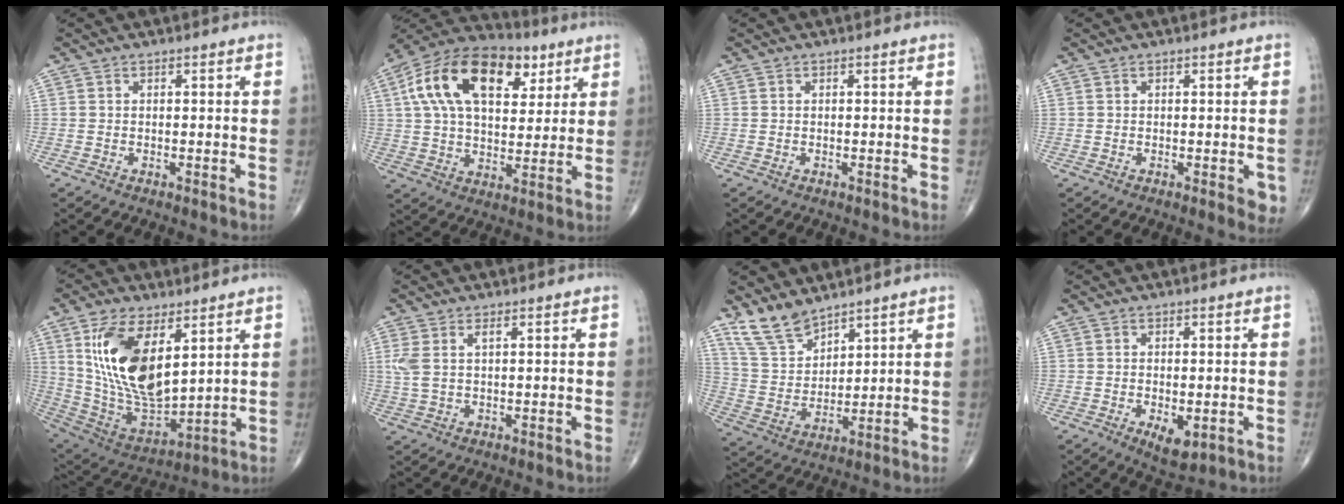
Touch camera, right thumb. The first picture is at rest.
{"total": 21.9, "force": [8.3, 12.5, 15.9], "torque": [-0.263, 0.006, 0.135]}
{"total": 0.0}
{"total": 2.9, "force": [-0.5, 1.3, 2.6], "torque": [-0.015, -0.004, -0.006]}
{"total": 19.5, "force": [6.5, 9.5, 15.7], "torque": [-0.282, -0.036, 0.138]}
{"total": 3.9, "force": [1.2, 1.5, 3.4], "torque": [-0.096, 0.009, 0.031]}
{"total": 8.8, "force": [7.3, 3.6, 3.3], "torque": [-0.056, -0.039, 0.161]}
{"total": 4.9, "force": [-1.4, 2.4, 4.1], "torque": [-0.059, -0.011, -0.015]}